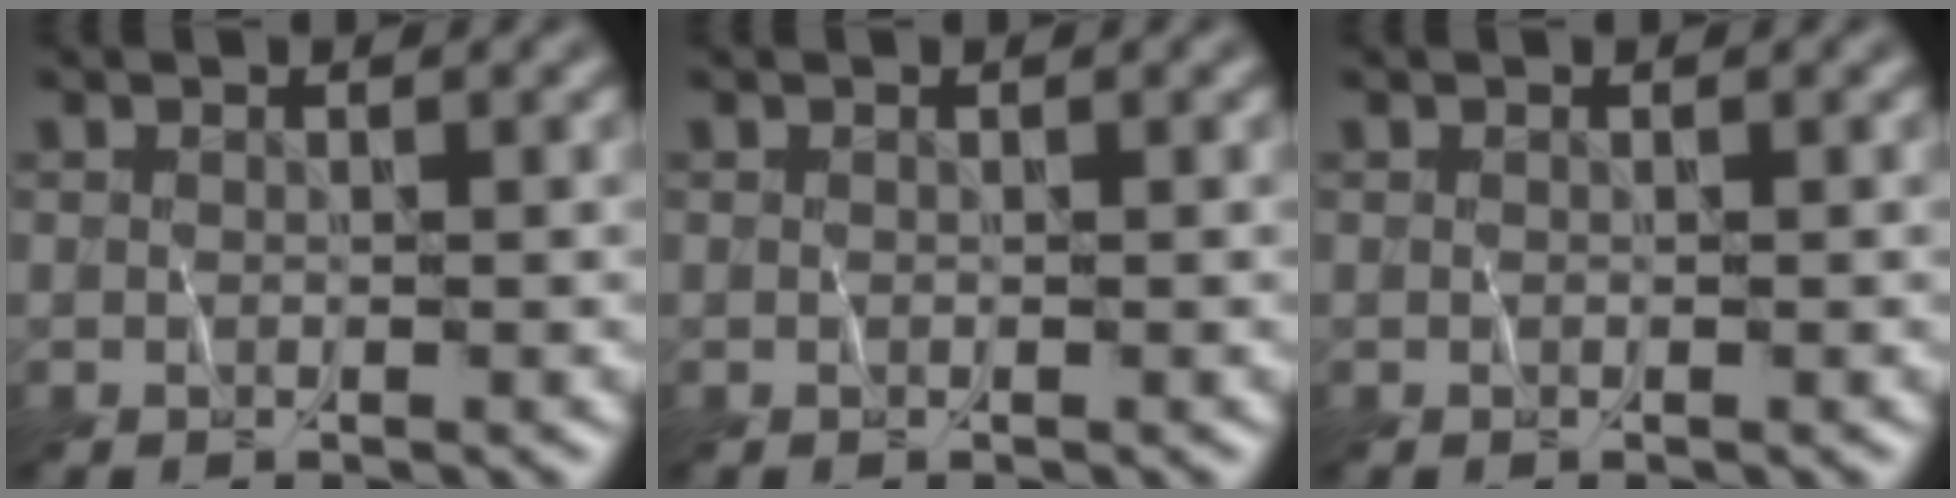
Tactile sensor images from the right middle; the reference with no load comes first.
{"total": 0.0}
{"total": 0.0}